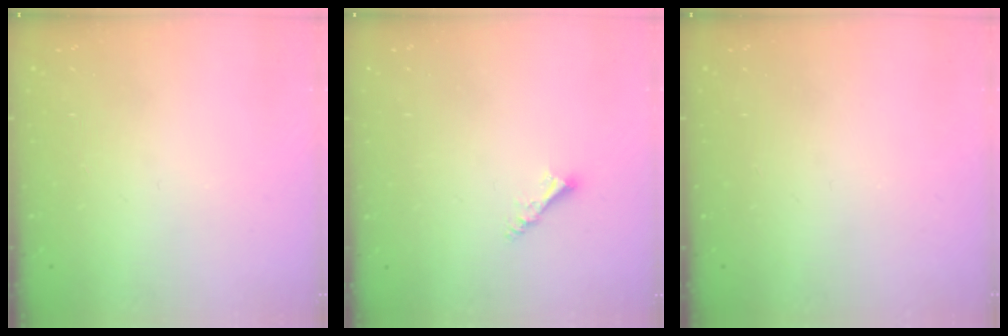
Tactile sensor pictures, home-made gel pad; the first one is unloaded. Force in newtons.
{"total": 3.9, "press": 3.9, "slide": 0.5}
{"total": 0.0}